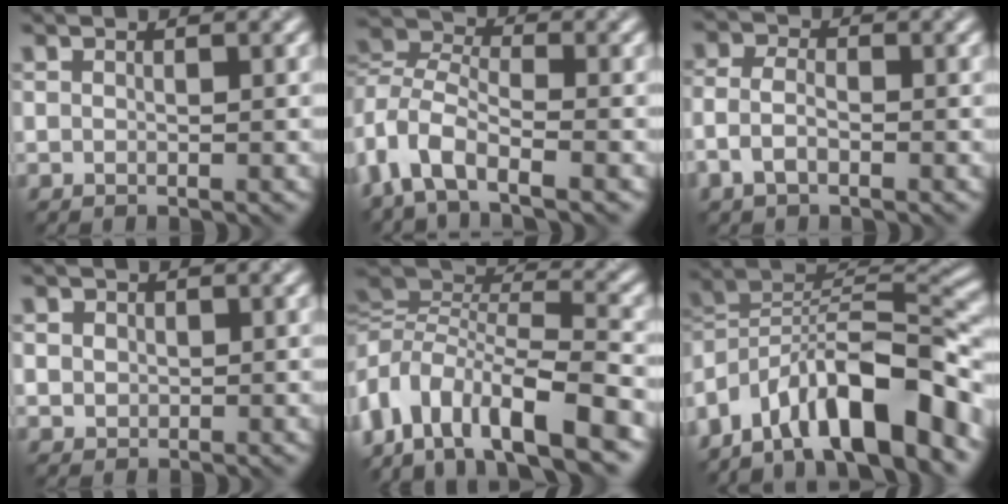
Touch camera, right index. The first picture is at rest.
{"total": 6.6, "force": [-3.1, 3.4, 4.7], "torque": [-0.101, 0.001, -0.072]}
{"total": 2.6, "force": [-1.1, 1.5, 1.8], "torque": [-0.043, 0.005, -0.031]}
{"total": 2.6, "force": [1.1, 2.2, 0.9], "torque": [-0.014, 0.011, 0.012]}
{"total": 10.7, "force": [-4.5, 5.0, 8.3], "torque": [-0.146, 0.019, -0.088]}
{"total": 12.5, "force": [-6.4, 4.1, 9.9], "torque": [-0.147, 0.025, -0.111]}